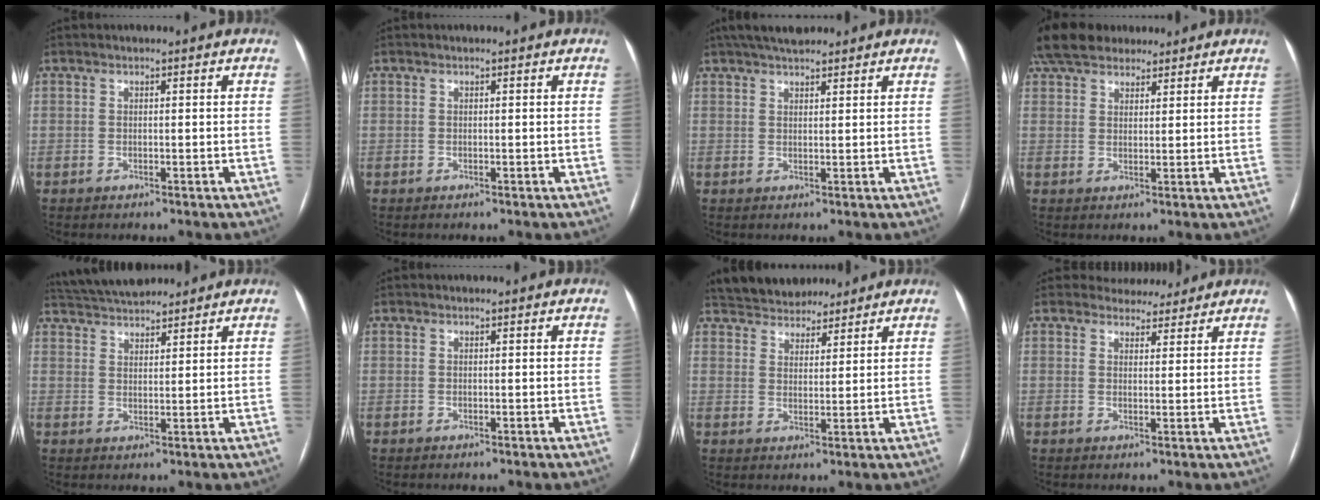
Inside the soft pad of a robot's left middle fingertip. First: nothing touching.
{"total": 0.0}
{"total": 7.2, "force": [6.0, 2.3, 3.4], "torque": [-0.056, 0.029, 0.103]}
{"total": 12.4, "force": [10.0, 5.6, 4.6], "torque": [-0.089, 0.049, 0.172]}
{"total": 9.3, "force": [8.6, 2.1, 2.8], "torque": [-0.057, 0.029, 0.148]}
{"total": 0.0}
{"total": 10.5, "force": [9.2, 4.4, 2.4], "torque": [-0.038, 0.022, 0.147]}
{"total": 5.2, "force": [4.7, 2.2, 0.1], "torque": [0.004, 0.004, 0.060]}